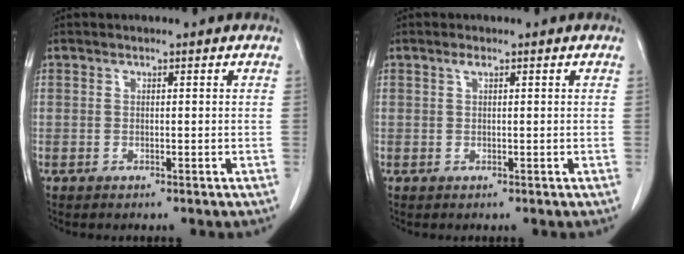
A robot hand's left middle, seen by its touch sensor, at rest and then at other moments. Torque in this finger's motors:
{"motor_torque": [0.55, -0.36, 0.15, 0.03]}